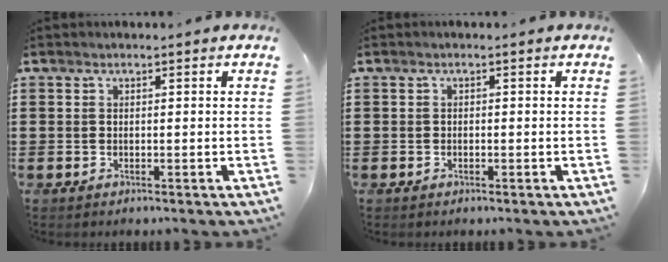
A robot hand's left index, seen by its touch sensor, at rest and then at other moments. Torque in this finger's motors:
{"motor_torque": [-0.06, -0.04, 0.03, -0.01]}